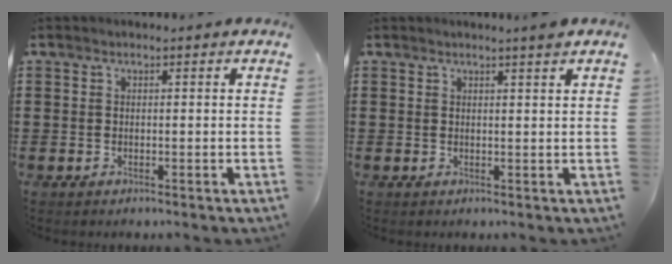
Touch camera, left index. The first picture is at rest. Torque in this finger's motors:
{"motor_torque": [0.31, -0.29, 0.20, 0.05]}